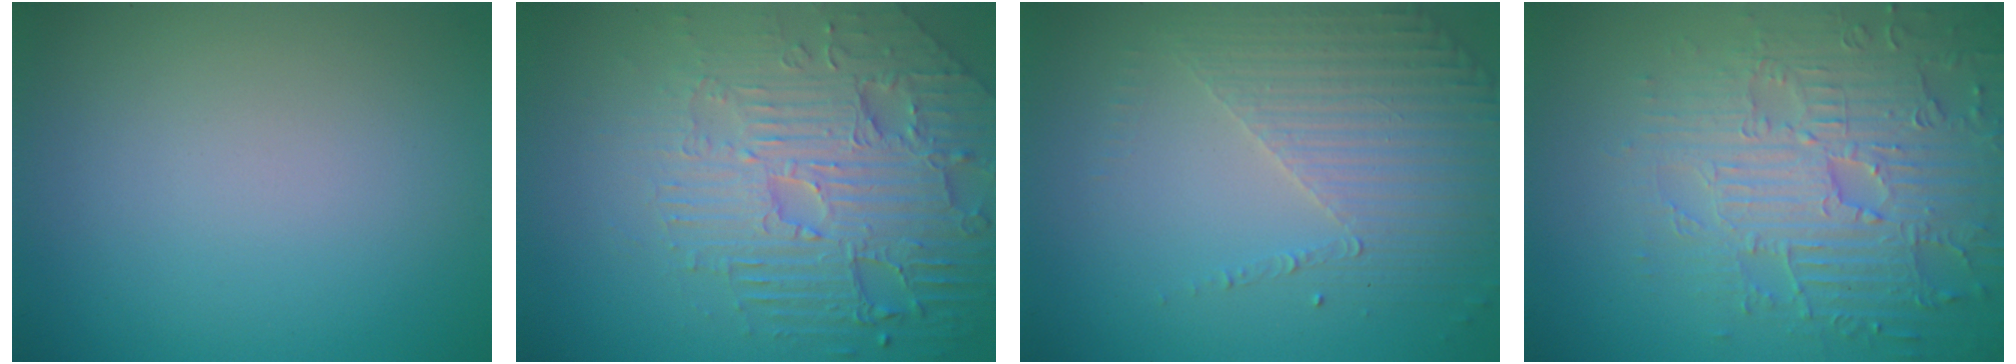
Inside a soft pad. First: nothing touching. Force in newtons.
{"total": 7.7, "press": 5.7, "slide": 5.2}
{"total": 4.2, "press": 3.1, "slide": 2.9}
{"total": 6.7, "press": 5.4, "slide": 3.9}